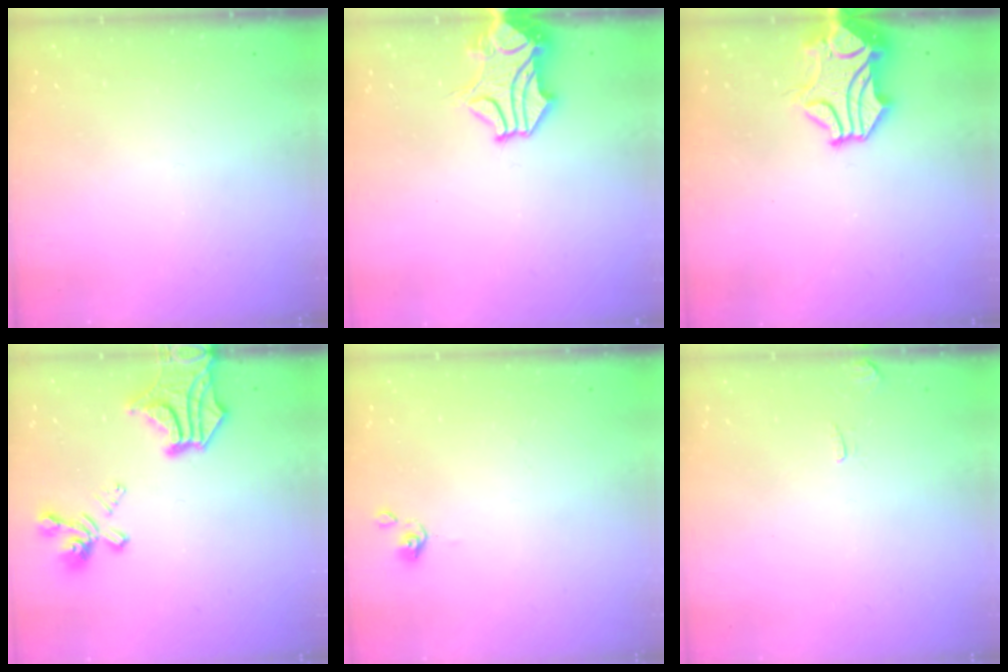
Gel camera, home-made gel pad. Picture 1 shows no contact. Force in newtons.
{"total": 2.4, "press": 2.1, "slide": 1.2}
{"total": 2.6, "press": 2.3, "slide": 1.4}
{"total": 7.3, "press": 6.6, "slide": 3.2}
{"total": 0.0}
{"total": 1.5, "press": 1.4, "slide": 0.5}